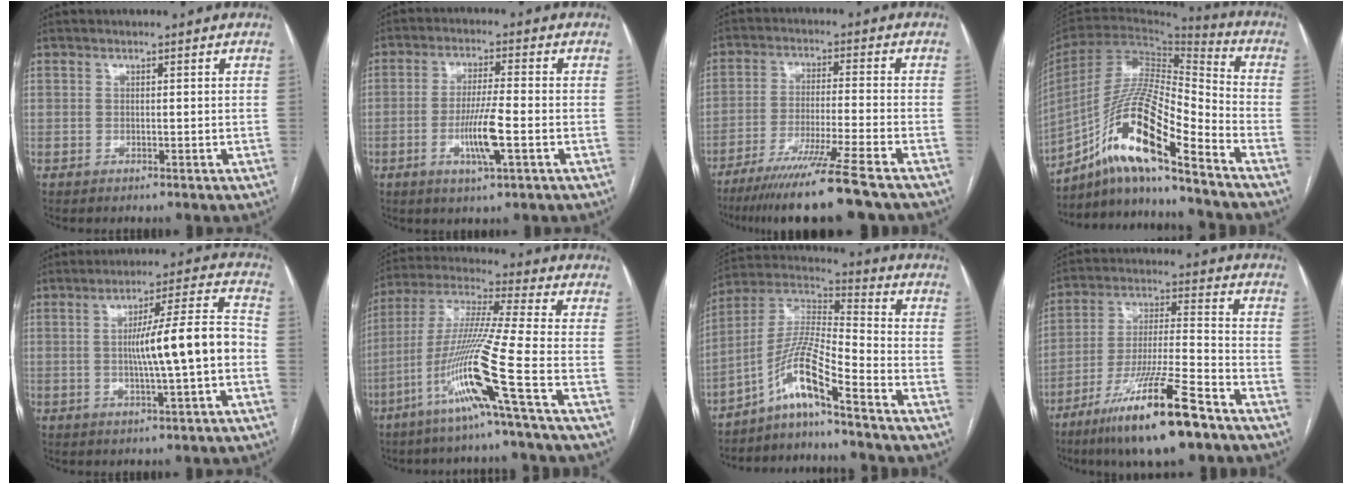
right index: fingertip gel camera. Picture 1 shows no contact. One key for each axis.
{"total": 7.5, "fx": -2.3, "fy": 0.3, "fz": 7.1, "tx": -0.135, "ty": -0.009, "tz": -0.042}
{"total": 13.9, "fx": -10.6, "fy": -1.7, "fz": 8.9, "tx": -0.148, "ty": -0.048, "tz": -0.172}
{"total": 17.4, "fx": -11.2, "fy": 1.4, "fz": 13.2, "tx": -0.262, "ty": 0.000, "tz": -0.204}
{"total": 11.3, "fx": -1.4, "fy": 0.1, "fz": 11.2, "tx": -0.176, "ty": 0.015, "tz": -0.024}
{"total": 15.2, "fx": -6.7, "fy": -2.4, "fz": 13.4, "tx": -0.274, "ty": -0.019, "tz": -0.134}
{"total": 10.0, "fx": -6.7, "fy": -0.2, "fz": 7.4, "tx": -0.157, "ty": 0.011, "tz": -0.132}
{"total": 17.4, "fx": -11.2, "fy": 1.3, "fz": 13.3, "tx": -0.248, "ty": -0.035, "tz": -0.200}